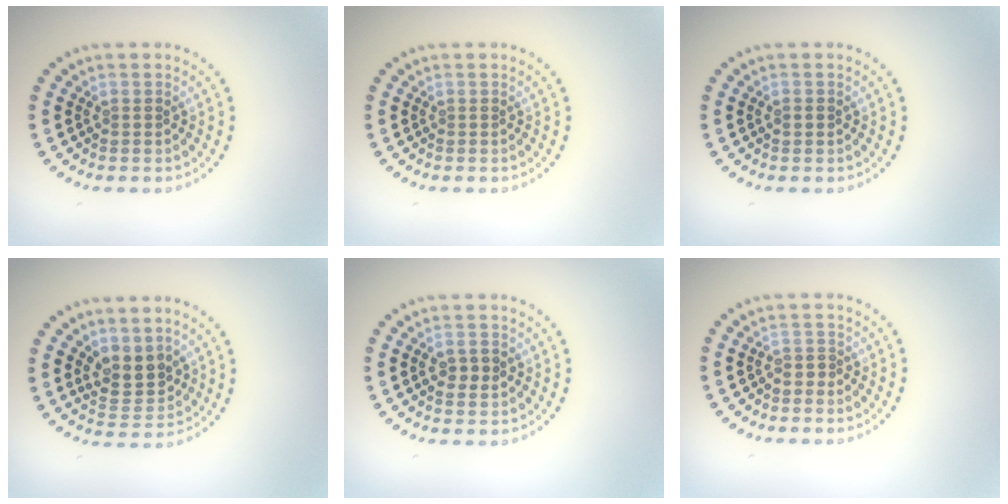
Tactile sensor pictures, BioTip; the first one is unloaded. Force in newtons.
{"total": 0.0}
{"total": 1.0, "press": 0.9, "slide": 0.2}
{"total": 2.9, "press": 2.6, "slide": 1.3}
{"total": 1.9, "press": 1.9, "slide": 0.2}
{"total": 0.8, "press": 0.5, "slide": 0.6}